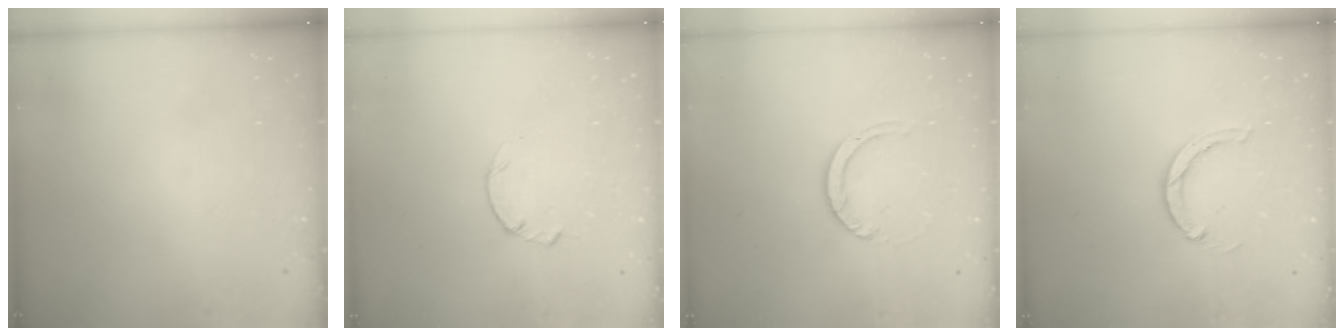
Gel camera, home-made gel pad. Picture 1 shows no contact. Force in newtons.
{"total": 0.5, "press": 0.4, "slide": 0.3}
{"total": 3.6, "press": 3.6, "slide": 0.3}
{"total": 3.1, "press": 3.1, "slide": 0.1}